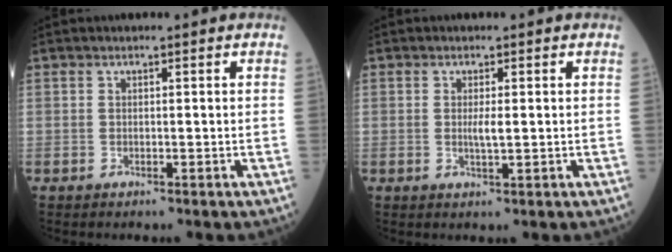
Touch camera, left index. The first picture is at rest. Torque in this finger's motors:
{"motor_torque": [0.36, 0.02, 0.05, 0.02]}